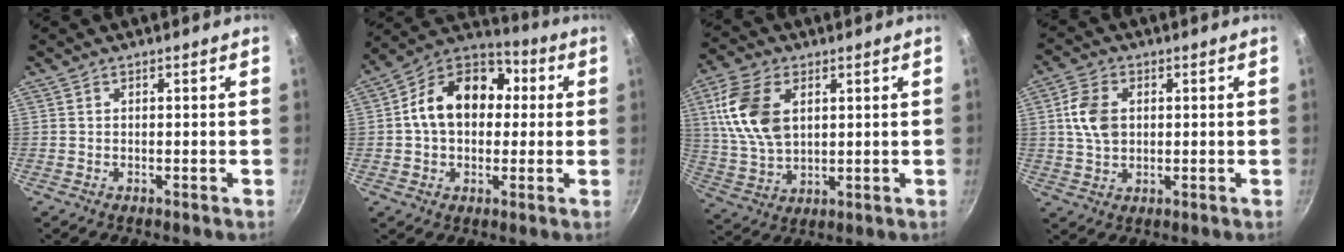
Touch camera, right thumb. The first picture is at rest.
{"total": 16.7, "force": [1.7, 12.3, 11.1], "torque": [-0.151, 0.038, 0.006]}
{"total": 13.5, "force": [3.7, 8.3, 10.0], "torque": [-0.186, -0.008, 0.077]}
{"total": 7.5, "force": [1.2, 5.2, 5.2], "torque": [-0.090, 0.005, 0.022]}